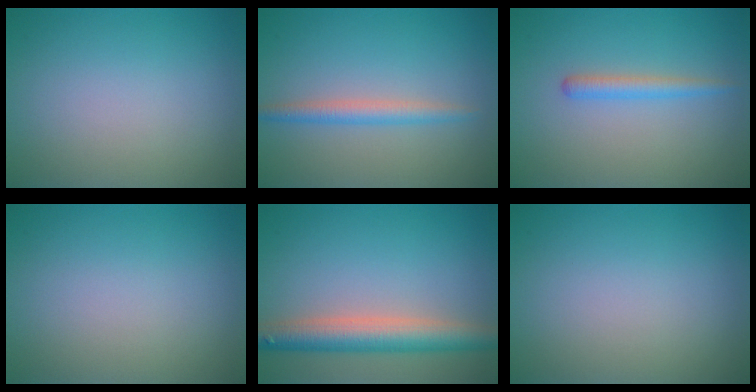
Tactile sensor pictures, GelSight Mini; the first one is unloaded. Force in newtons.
{"total": 2.2, "press": 2.2, "slide": 0.0}
{"total": 1.7, "press": 1.7, "slide": 0.2}
{"total": 0.0}
{"total": 5.4, "press": 5.4, "slide": 0.2}
{"total": 0.0}